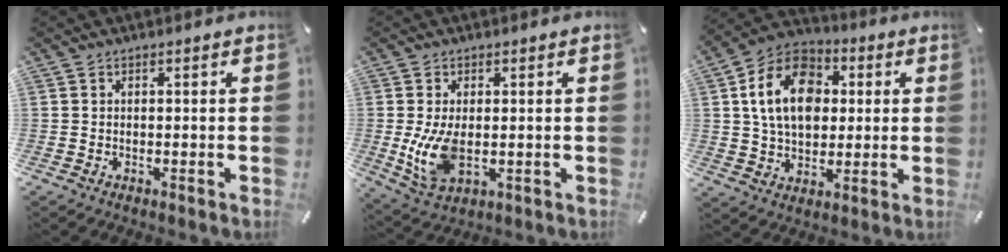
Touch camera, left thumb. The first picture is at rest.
{"total": 8.9, "force": [-0.4, 5.1, 7.3], "torque": [-0.163, -0.010, -0.007]}
{"total": 15.8, "force": [2.6, 11.8, 10.1], "torque": [-0.189, 0.013, 0.042]}